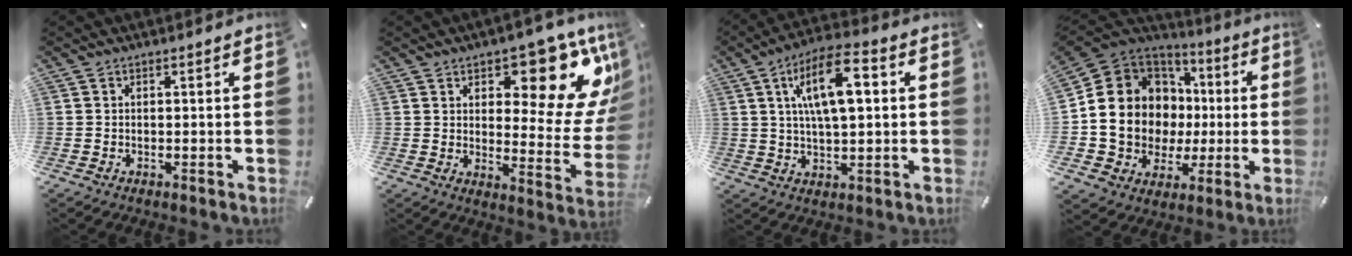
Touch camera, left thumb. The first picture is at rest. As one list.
[{"total": 16.4, "force": [9.6, 7.2, 11.2], "torque": [-0.125, -0.085, 0.156]}, {"total": 13.3, "force": [3.9, 5.5, 11.5], "torque": [-0.203, 0.005, 0.064]}, {"total": 14.3, "force": [0.9, 13.3, 5.2], "torque": [-0.113, -0.038, 0.039]}]